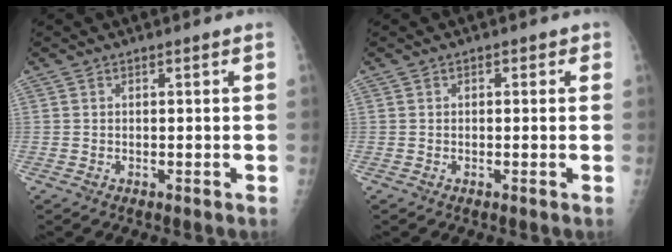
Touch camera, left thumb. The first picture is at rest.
{"total": 1.1, "force": [0.3, 0.9, 0.6], "torque": [0.005, 0.003, -0.003]}